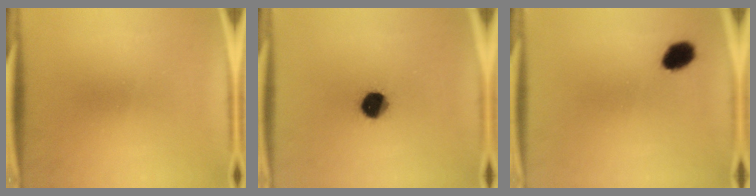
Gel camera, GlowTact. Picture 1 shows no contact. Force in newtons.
{"total": 8.3}
{"total": 5.5}